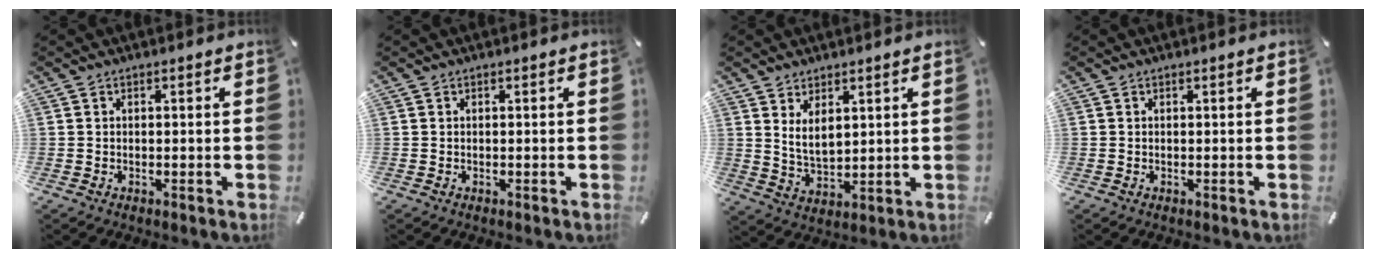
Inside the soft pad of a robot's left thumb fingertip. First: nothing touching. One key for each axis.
{"total": 0.0}
{"total": 5.9, "fx": 3.2, "fy": 3.1, "fz": 3.8, "tx": -0.083, "ty": -0.013, "tz": 0.056}
{"total": 0.0}